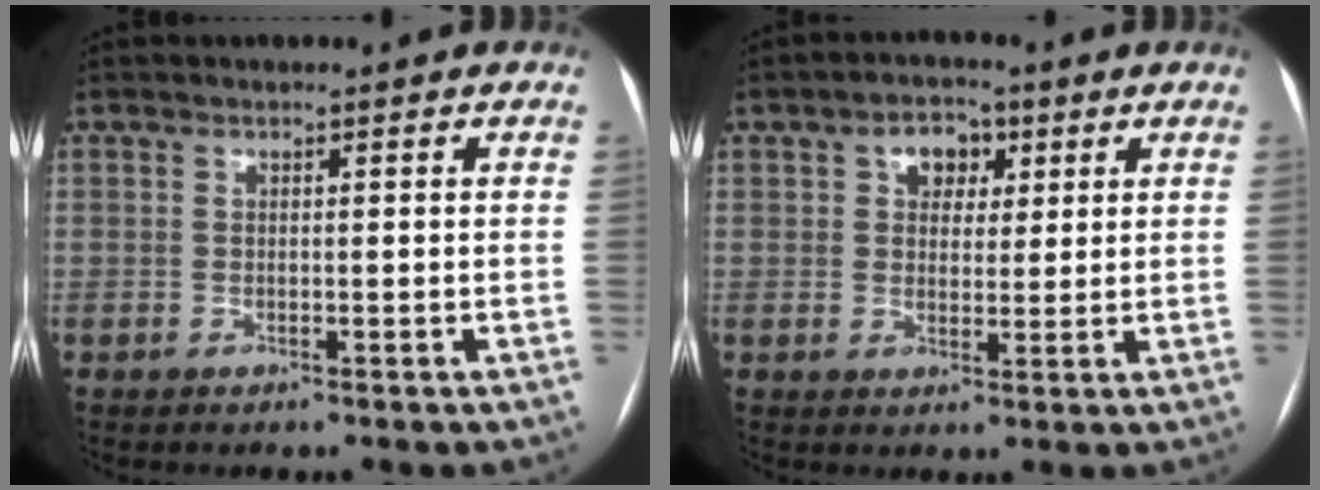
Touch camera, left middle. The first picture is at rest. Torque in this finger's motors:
{"motor_torque": [0.08, -0.08, 0.04, 0.01]}